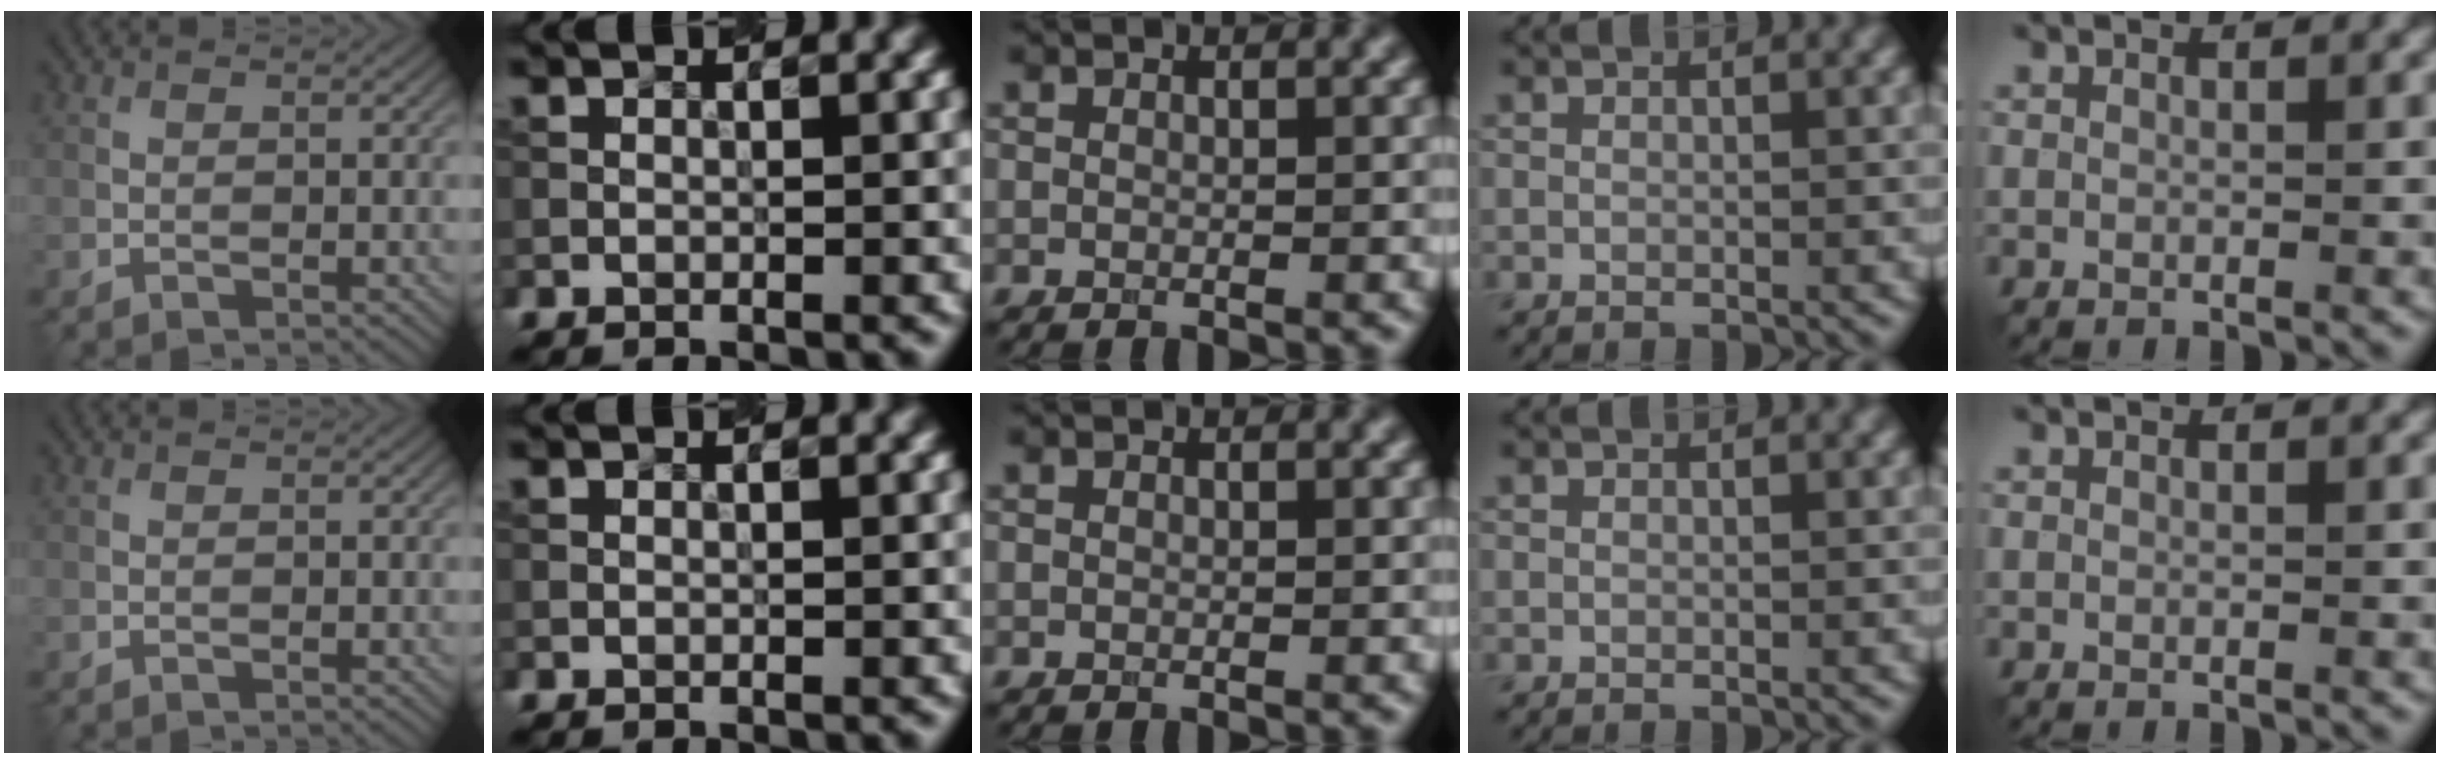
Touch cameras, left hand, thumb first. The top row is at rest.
{}